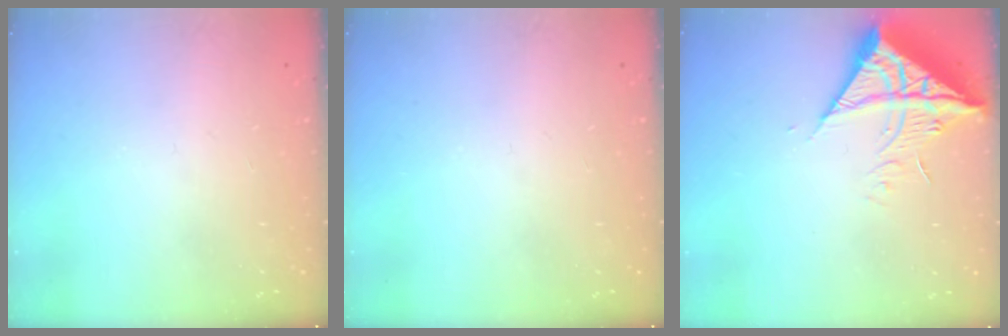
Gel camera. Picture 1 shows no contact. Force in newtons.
{"total": 0.0}
{"total": 11.9, "press": 11.8, "slide": 1.4}